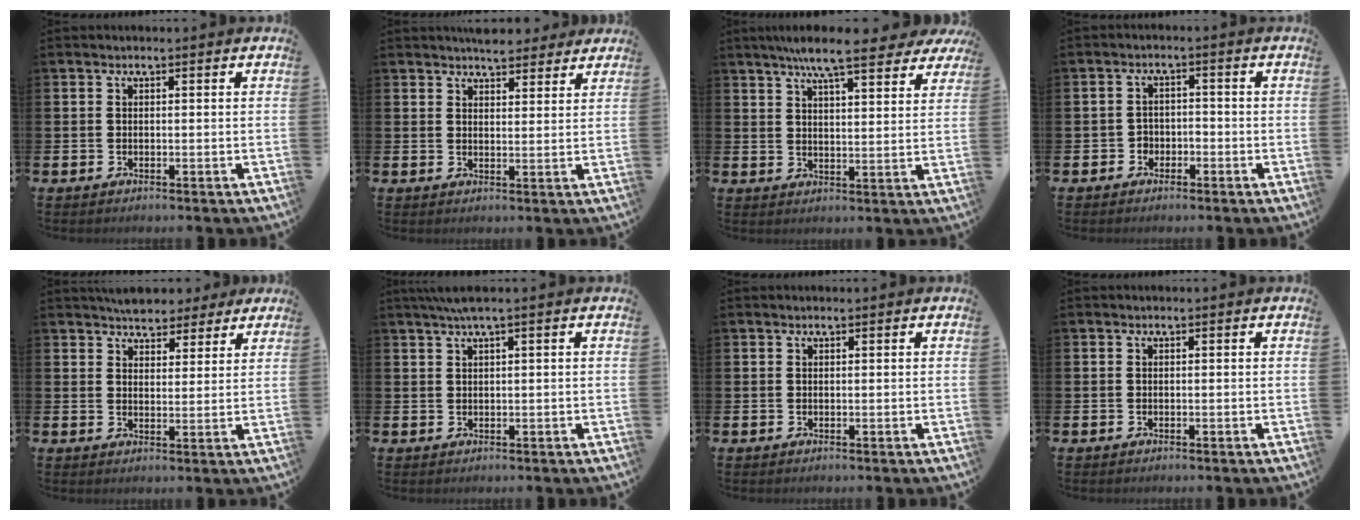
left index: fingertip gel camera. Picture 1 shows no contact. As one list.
[{"total": 4.7, "force": [4.5, 1.1, 0.3], "torque": [-0.007, -0.020, 0.084]}, {"total": 8.8, "force": [7.6, 1.3, 4.1], "torque": [-0.074, -0.034, 0.131]}, {"total": 2.2, "force": [-1.7, 1.5, 0.1], "torque": [-0.017, 0.008, -0.036]}, {"total": 5.3, "force": [4.9, 1.9, 0.2], "torque": [-0.013, -0.024, 0.089]}, {"total": 2.3, "force": [1.5, -0.1, 1.7], "torque": [-0.041, 0.004, 0.028]}, {"total": 0.0}, {"total": 0.0}]